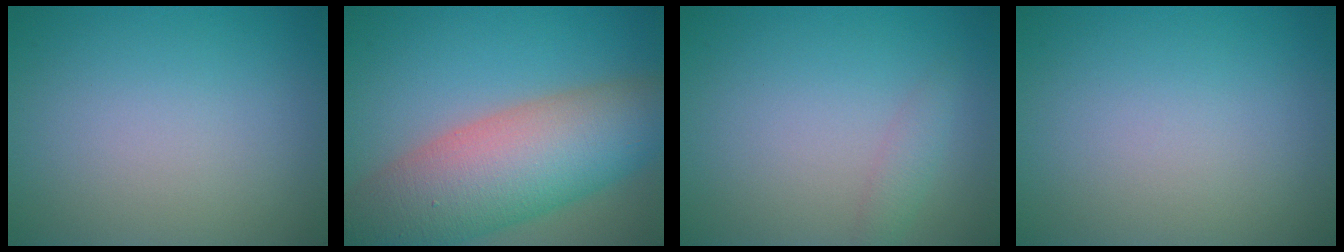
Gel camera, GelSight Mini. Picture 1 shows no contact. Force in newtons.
{"total": 12.0, "press": 11.9, "slide": 0.6}
{"total": 1.3, "press": 1.3, "slide": 0.0}
{"total": 0.0}